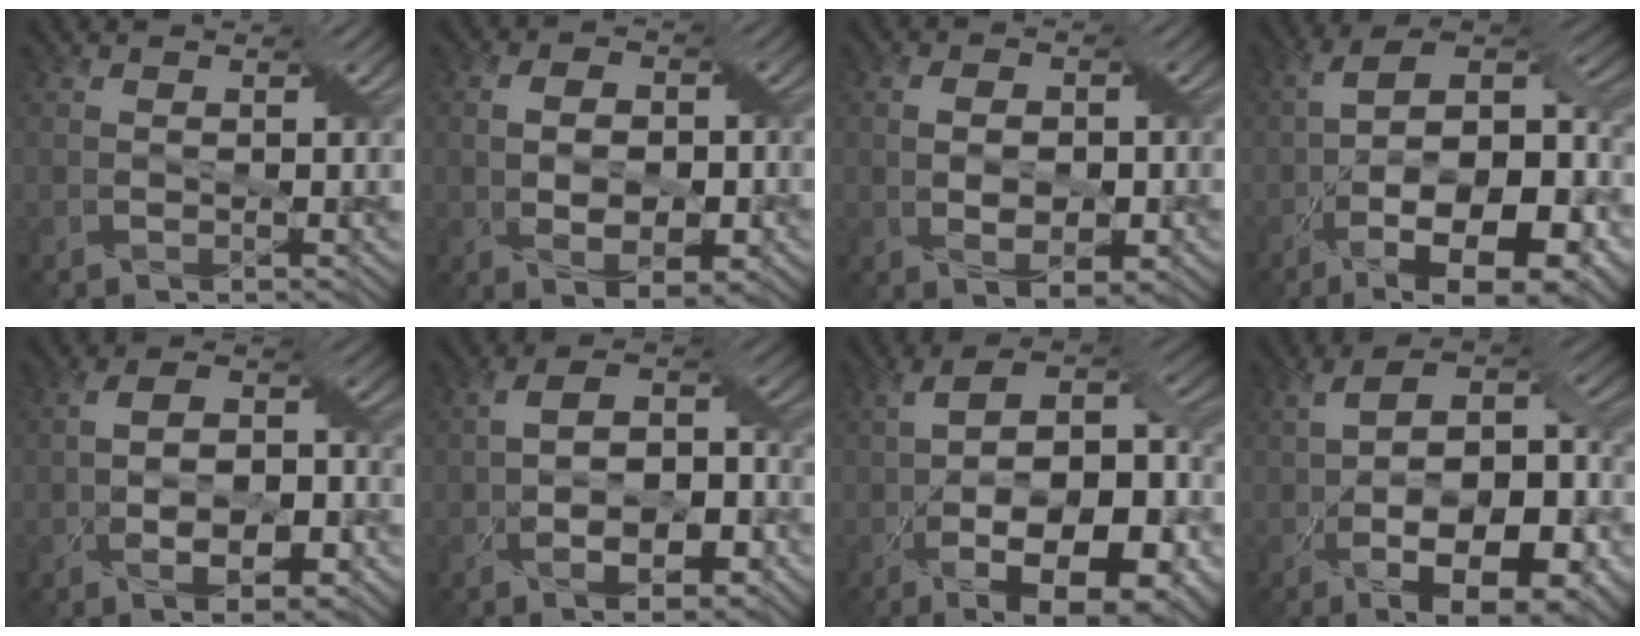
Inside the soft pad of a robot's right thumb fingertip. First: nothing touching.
{"total": 7.1, "force": [-0.8, 4.4, 5.5], "torque": [-0.087, -0.003, -0.011]}
{"total": 5.3, "force": [-0.4, 3.4, 4.1], "torque": [-0.060, -0.003, -0.003]}
{"total": 18.3, "force": [-7.1, 8.0, 14.8], "torque": [-0.233, -0.008, -0.107]}
{"total": 8.9, "force": [-2.5, 4.6, 7.2], "torque": [-0.123, -0.006, -0.037]}
{"total": 10.2, "force": [-3.0, 5.6, 8.0], "torque": [-0.139, -0.009, -0.044]}
{"total": 16.7, "force": [-5.3, 7.4, 14.0], "torque": [-0.224, -0.005, -0.073]}
{"total": 15.3, "force": [-4.4, 7.2, 12.8], "torque": [-0.206, -0.010, -0.060]}